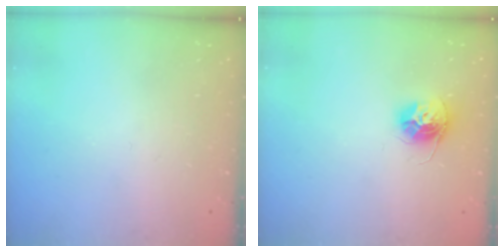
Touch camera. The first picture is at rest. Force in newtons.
{"total": 11.3, "press": 11.2, "slide": 0.8}